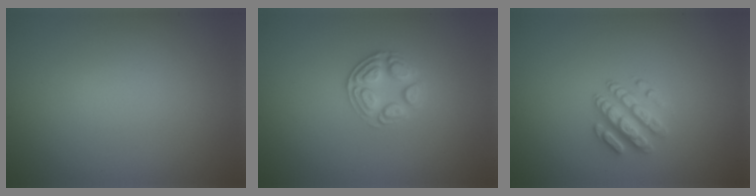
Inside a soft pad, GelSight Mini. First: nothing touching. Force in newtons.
{"total": 2.6, "press": 2.5, "slide": 0.9}
{"total": 2.7, "press": 2.5, "slide": 1.2}